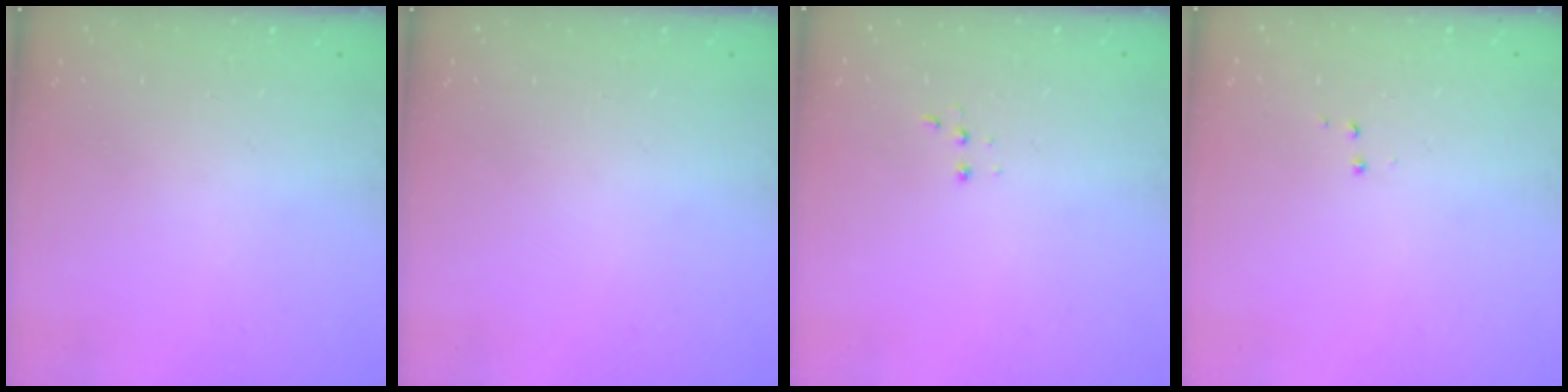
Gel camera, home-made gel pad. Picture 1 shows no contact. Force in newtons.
{"total": 0.0}
{"total": 2.7, "press": 2.7, "slide": 0.5}
{"total": 2.9, "press": 2.8, "slide": 0.4}